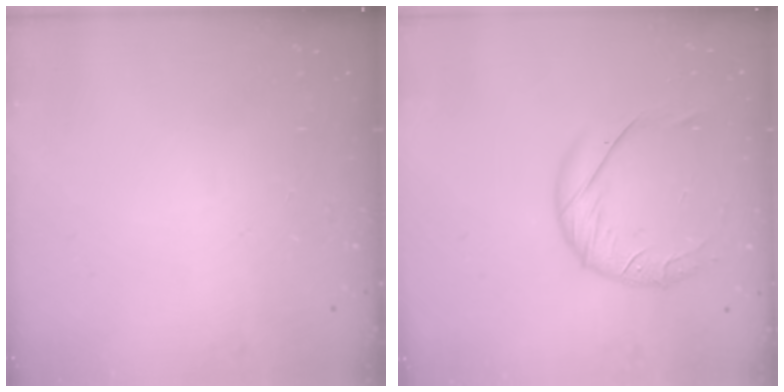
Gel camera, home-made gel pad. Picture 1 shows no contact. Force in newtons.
{"total": 11.1, "press": 11.0, "slide": 1.3}